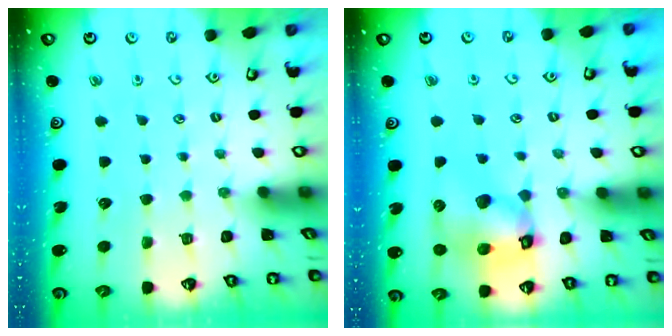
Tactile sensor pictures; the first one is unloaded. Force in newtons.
{"total": 12.6, "press": 12.5, "slide": 1.7}